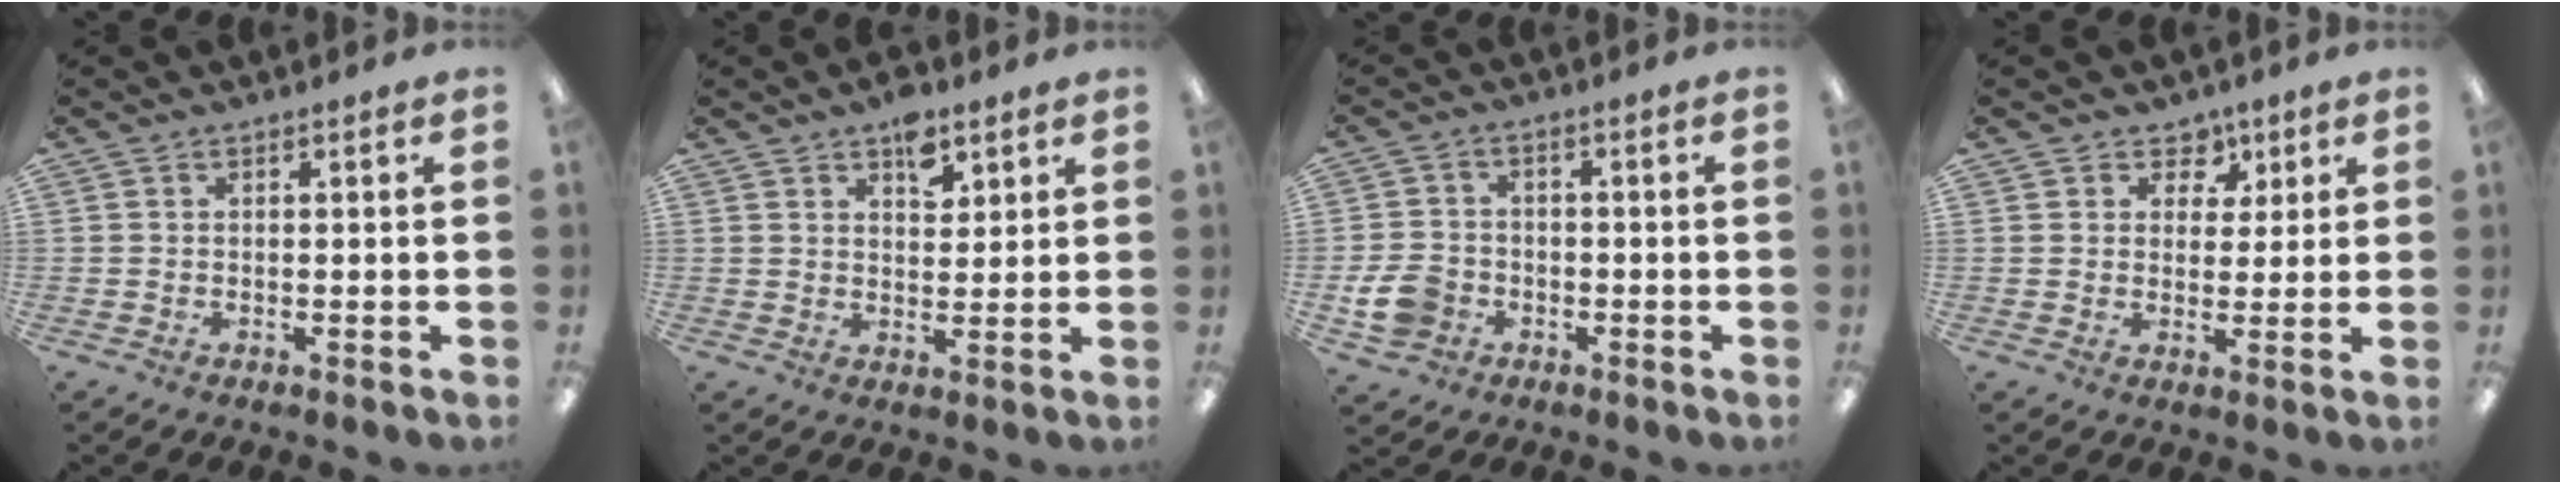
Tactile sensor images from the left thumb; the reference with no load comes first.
{"total": 6.5, "force": [4.2, 3.7, 3.3], "torque": [-0.028, -0.022, 0.069]}
{"total": 7.2, "force": [-2.5, 5.8, 3.3], "torque": [-0.072, 0.014, -0.046]}
{"total": 5.3, "force": [2.7, 4.5, 0.8], "torque": [-0.004, -0.011, 0.046]}